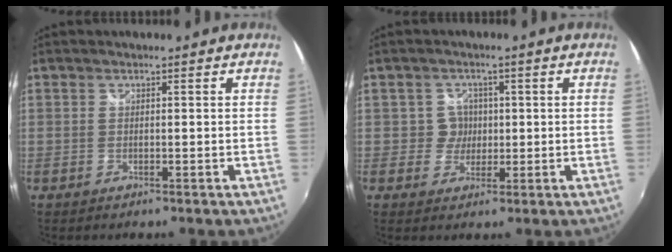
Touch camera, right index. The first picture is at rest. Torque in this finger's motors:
{"motor_torque": [0.07, 0.04, 0.06, 0.01]}